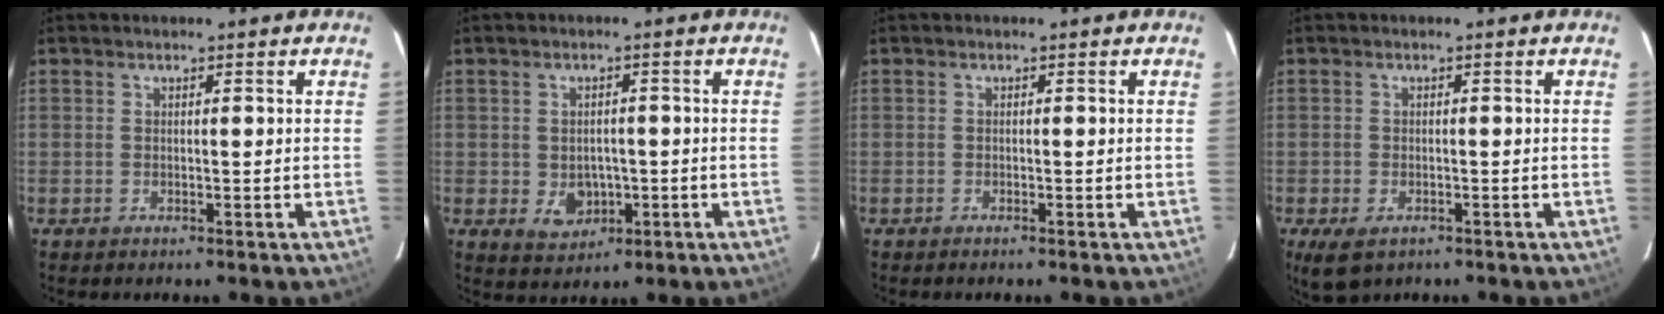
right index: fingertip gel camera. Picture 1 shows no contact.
{"total": 5.2, "force": [-1.3, 4.3, 2.7], "torque": [-0.054, 0.001, -0.005]}
{"total": 0.5, "force": [-0.5, 0.1, 0.1], "torque": [-0.001, -0.003, -0.010]}
{"total": 4.9, "force": [-2.8, 2.9, 2.8], "torque": [-0.064, -0.021, -0.047]}